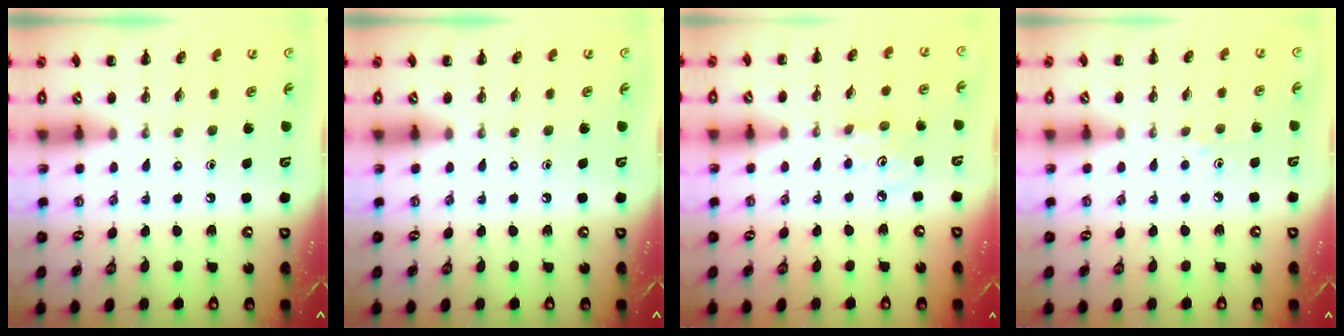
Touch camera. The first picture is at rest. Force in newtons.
{"total": 0.0}
{"total": 3.3, "press": 3.2, "slide": 0.9}
{"total": 2.7, "press": 2.5, "slide": 1.0}